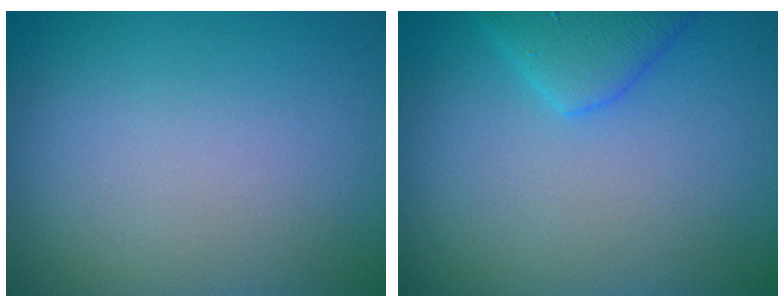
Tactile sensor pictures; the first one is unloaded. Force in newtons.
{"total": 3.1, "press": 3.0, "slide": 0.3}